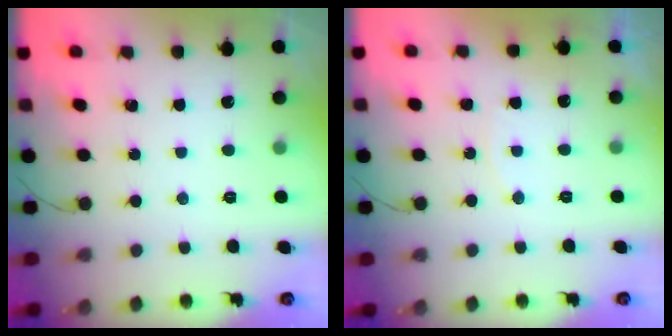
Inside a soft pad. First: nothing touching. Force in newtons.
{"total": 4.2, "press": 4.2, "slide": 0.3}